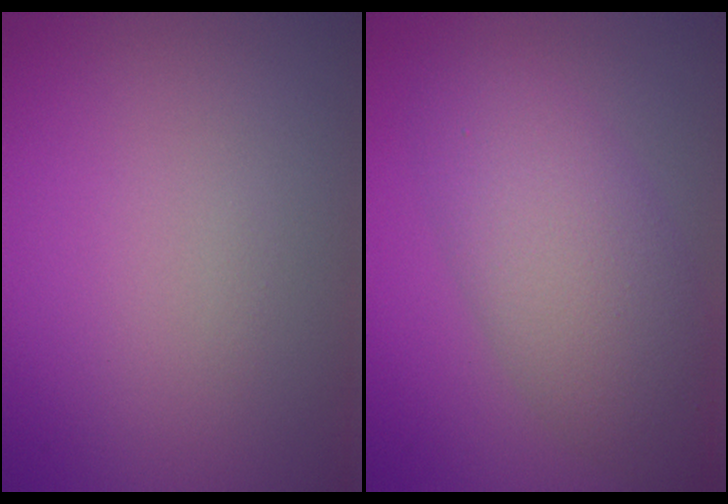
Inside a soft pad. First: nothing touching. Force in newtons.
{"total": 7.3, "press": 7.2, "slide": 0.4}